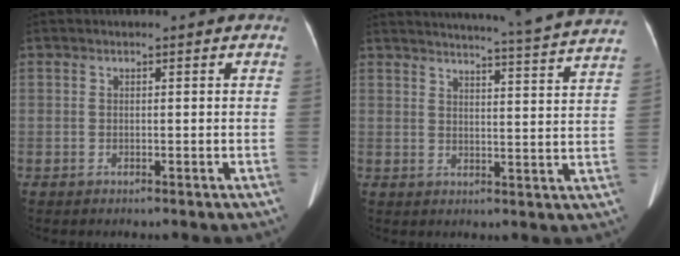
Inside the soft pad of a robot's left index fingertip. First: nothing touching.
{"total": 21.8, "force": [20.6, -1.3, 7.2], "torque": [-0.113, -0.064, 0.240]}